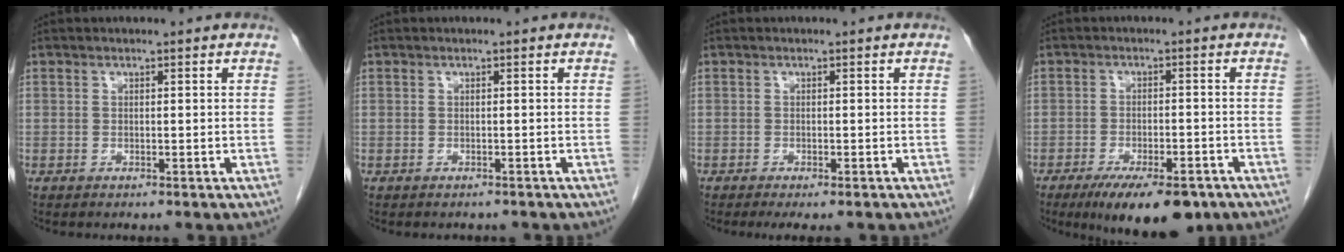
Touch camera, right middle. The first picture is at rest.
{"total": 1.9, "force": [-1.7, 0.8, 0.3], "torque": [-0.008, -0.002, -0.021]}
{"total": 3.4, "force": [-2.6, 0.9, 1.9], "torque": [-0.021, -0.009, -0.035]}
{"total": 11.1, "force": [-7.8, 3.5, 7.1], "torque": [-0.101, -0.010, -0.116]}